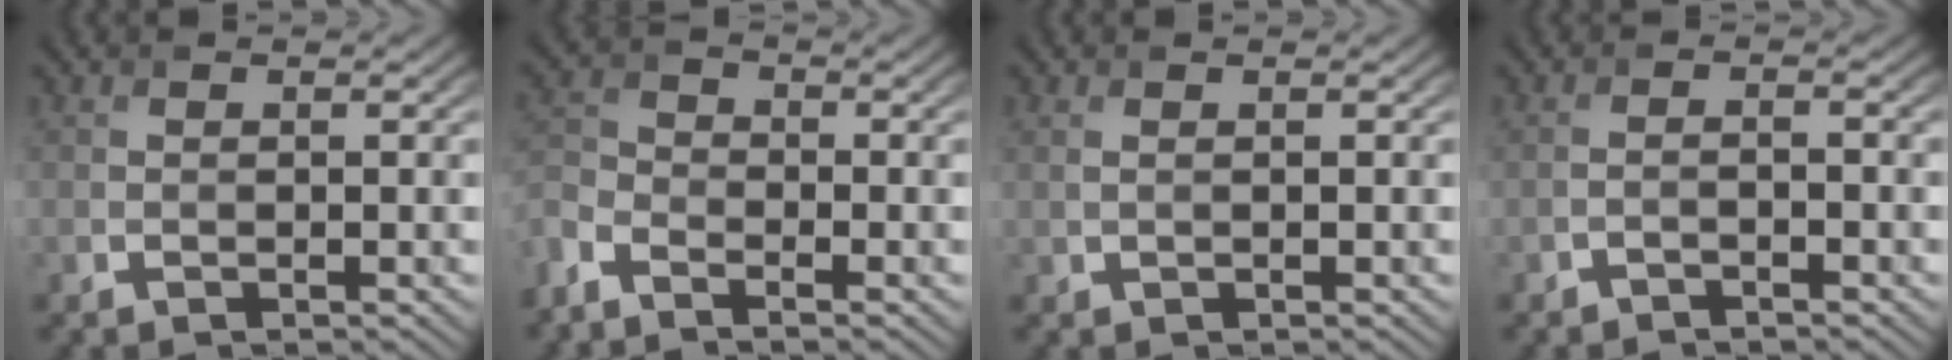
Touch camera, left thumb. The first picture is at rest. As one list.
[{"total": 4.5, "force": [-3.8, 1.6, 1.9], "torque": [-0.054, -0.009, -0.097]}, {"total": 0.5, "force": [0.2, 0.1, 0.5], "torque": [-0.015, 0.000, 0.003]}, {"total": 1.6, "force": [-1.3, 0.2, 0.9], "torque": [-0.013, 0.004, -0.031]}]